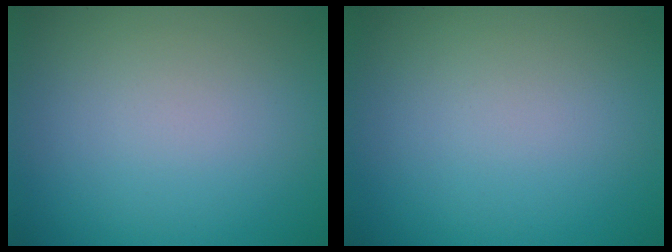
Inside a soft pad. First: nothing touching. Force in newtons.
{"total": 0.0}